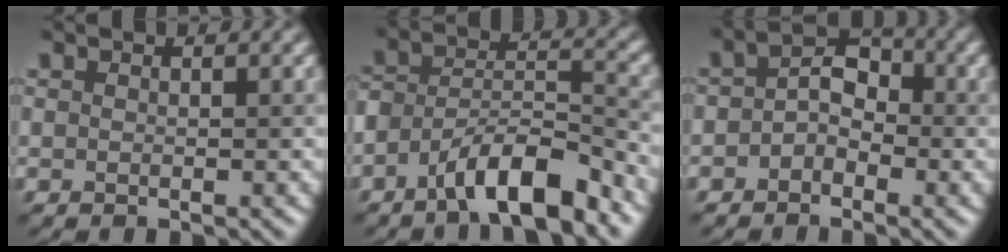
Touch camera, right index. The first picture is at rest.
{"total": 6.8, "force": [-4.8, 1.8, 4.5], "torque": [-0.071, 0.024, -0.076]}
{"total": 2.5, "force": [-0.8, 1.7, 1.8], "torque": [-0.030, 0.024, -0.012]}